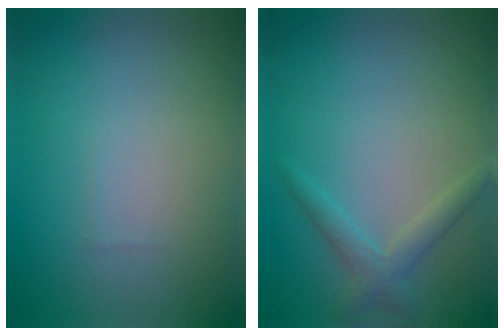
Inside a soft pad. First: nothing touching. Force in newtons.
{"total": 2.0, "press": 2.0, "slide": 0.1}